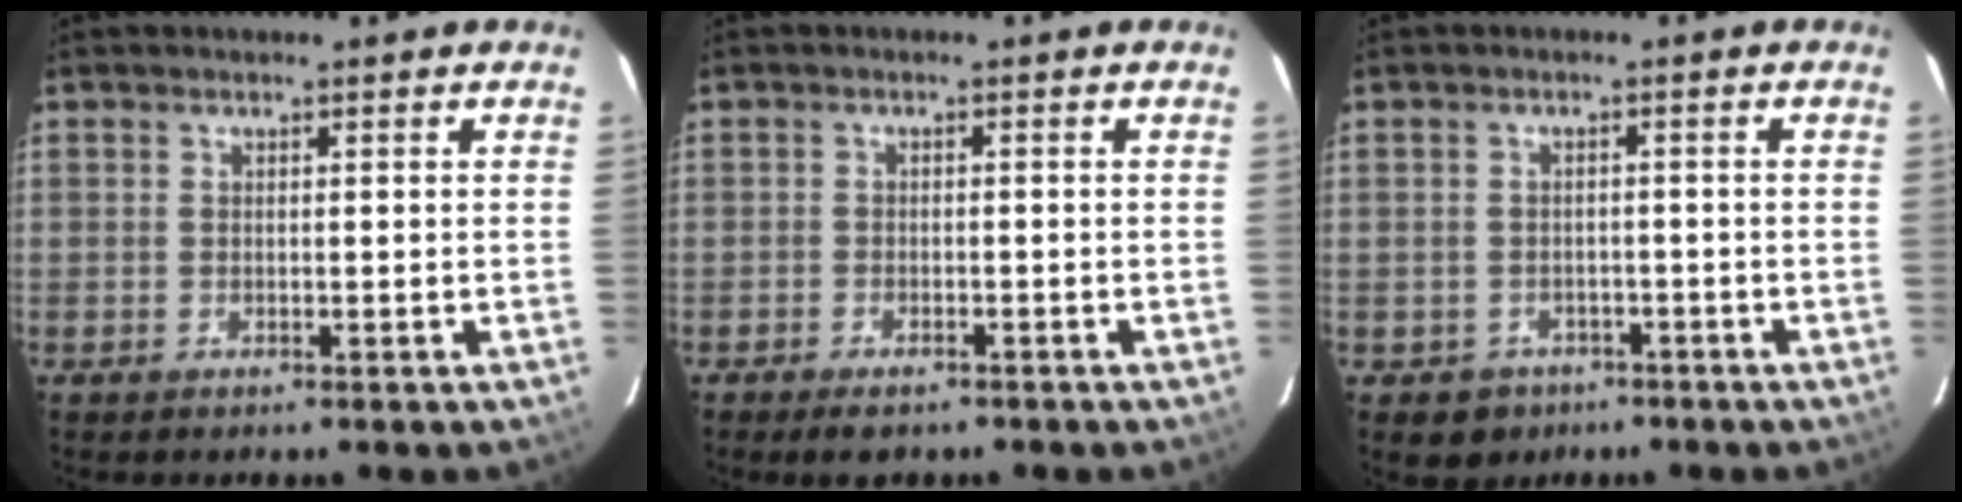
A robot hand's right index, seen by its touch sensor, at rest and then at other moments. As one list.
[{"total": 3.8, "force": [-2.8, 1.7, 1.8], "torque": [-0.044, -0.004, -0.044]}, {"total": 4.8, "force": [-2.6, 4.0, 0.6], "torque": [-0.023, 0.014, -0.029]}]